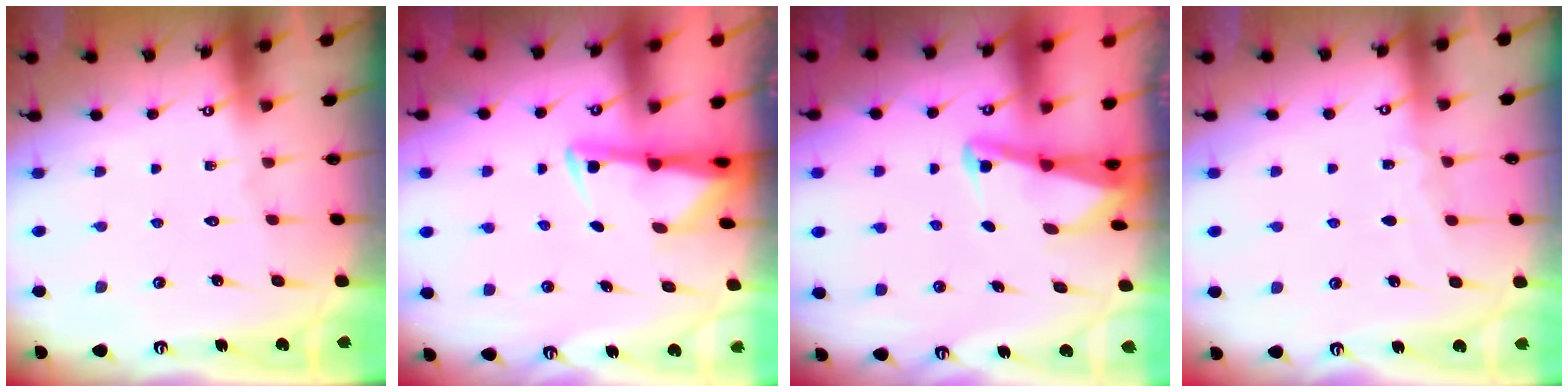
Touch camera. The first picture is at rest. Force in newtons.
{"total": 2.7, "press": 2.6, "slide": 0.7}
{"total": 2.7, "press": 2.6, "slide": 0.6}
{"total": 4.0, "press": 4.0, "slide": 0.6}